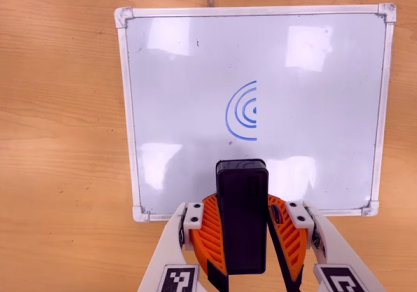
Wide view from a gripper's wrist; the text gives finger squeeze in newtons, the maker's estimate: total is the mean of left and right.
{"total": 8.9, "left": 8.9, "right": 8.8}